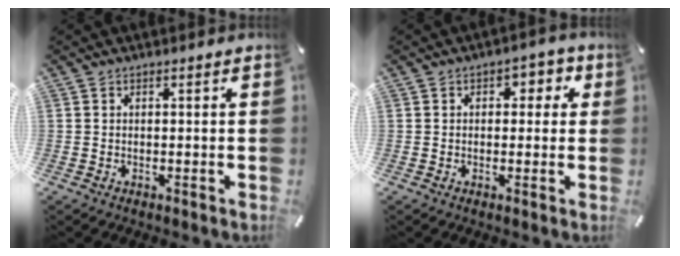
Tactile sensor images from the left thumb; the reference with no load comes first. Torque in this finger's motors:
{"motor_torque": [0.19, -0.14, 0.11, 0.34, 0.04]}